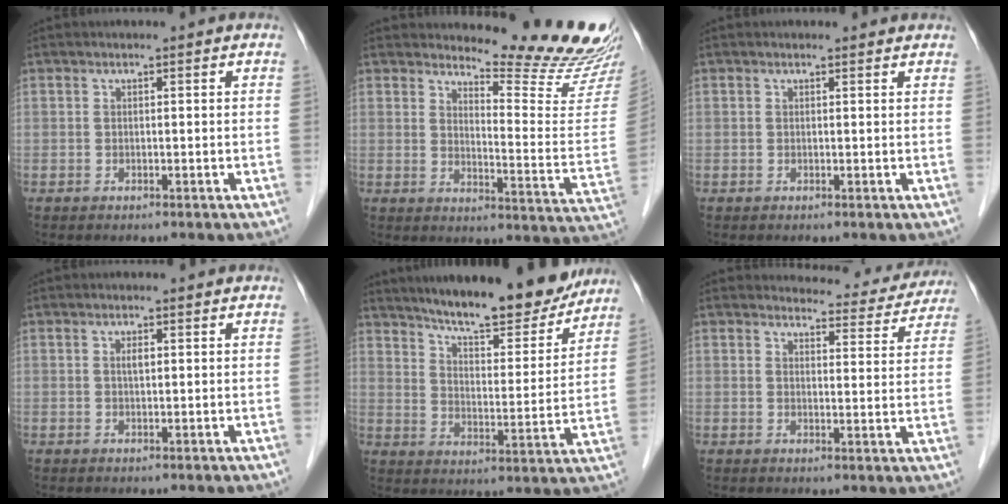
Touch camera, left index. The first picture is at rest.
{"total": 16.3, "force": [15.8, -0.7, 3.7], "torque": [-0.054, -0.133, 0.181]}
{"total": 1.3, "force": [1.2, 0.3, 0.0], "torque": [-0.012, -0.001, 0.012]}
{"total": 1.2, "force": [0.4, 0.4, 1.0], "torque": [-0.020, 0.002, 0.006]}
{"total": 16.9, "force": [14.9, 2.8, 7.4], "torque": [-0.107, -0.017, 0.216]}
{"total": 10.3, "force": [10.0, 2.4, 0.5], "torque": [0.016, -0.020, 0.099]}